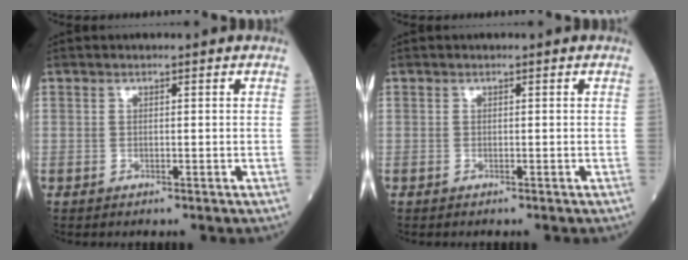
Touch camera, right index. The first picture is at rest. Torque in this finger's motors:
{"motor_torque": [0.04, 0.00, 0.03, 0.01]}